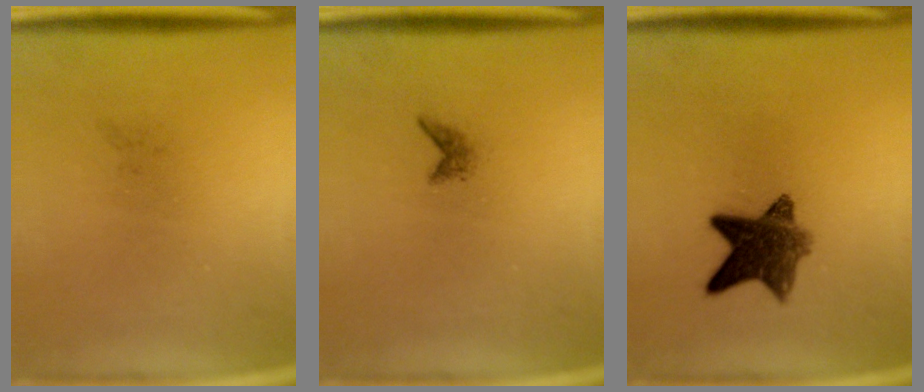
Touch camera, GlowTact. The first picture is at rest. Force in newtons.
{"total": 0.8}
{"total": 9.3}